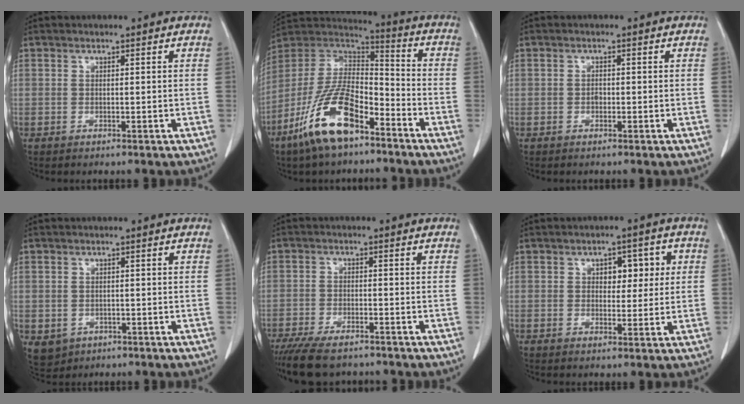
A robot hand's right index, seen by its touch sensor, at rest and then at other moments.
{"total": 16.0, "force": [-9.4, 5.7, 11.6], "torque": [-0.234, 0.003, -0.174]}
{"total": 0.8, "force": [-0.3, 0.5, 0.6], "torque": [-0.010, 0.002, -0.008]}
{"total": 4.1, "force": [-1.4, 3.7, 1.1], "torque": [-0.021, -0.002, -0.011]}
{"total": 8.5, "force": [-7.0, 2.6, 4.1], "torque": [-0.067, -0.013, -0.113]}
{"total": 5.0, "force": [1.3, 2.9, 3.9], "torque": [-0.044, 0.016, 0.018]}